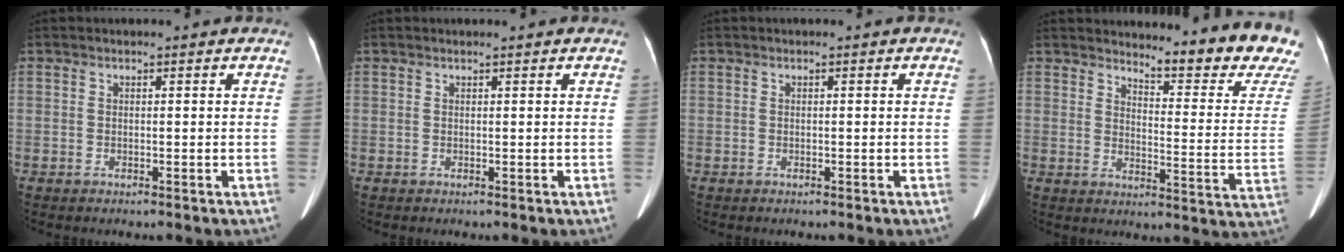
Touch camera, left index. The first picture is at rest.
{"total": 0.7, "force": [0.7, -0.1, 0.1], "torque": [-0.010, 0.005, 0.011]}
{"total": 0.0}
{"total": 16.1, "force": [15.2, 0.7, 5.1], "torque": [-0.066, -0.120, 0.167]}